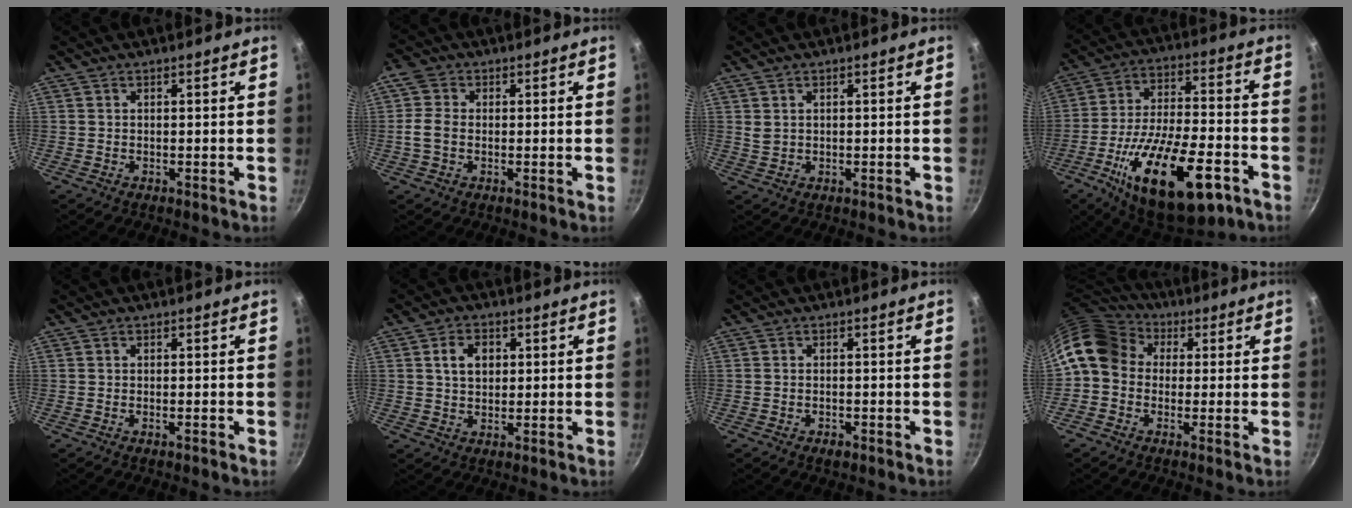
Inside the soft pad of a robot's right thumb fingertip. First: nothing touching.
{"total": 4.4, "force": [-0.3, 3.3, 2.9], "torque": [-0.053, 0.008, -0.016]}
{"total": 1.7, "force": [0.7, 1.2, 1.0], "torque": [-0.017, -0.001, 0.016]}
{"total": 26.1, "force": [-11.8, 10.8, 20.7], "torque": [-0.323, 0.034, -0.180]}
{"total": 0.8, "force": [-0.5, 0.2, 0.7], "torque": [-0.015, 0.004, -0.012]}
{"total": 5.5, "force": [1.3, 4.1, 3.5], "torque": [-0.042, 0.003, 0.021]}
{"total": 1.5, "force": [-0.9, 0.8, 0.8], "torque": [-0.019, 0.003, -0.014]}
{"total": 12.1, "force": [1.6, 10.0, 6.7], "torque": [-0.111, 0.032, 0.006]}